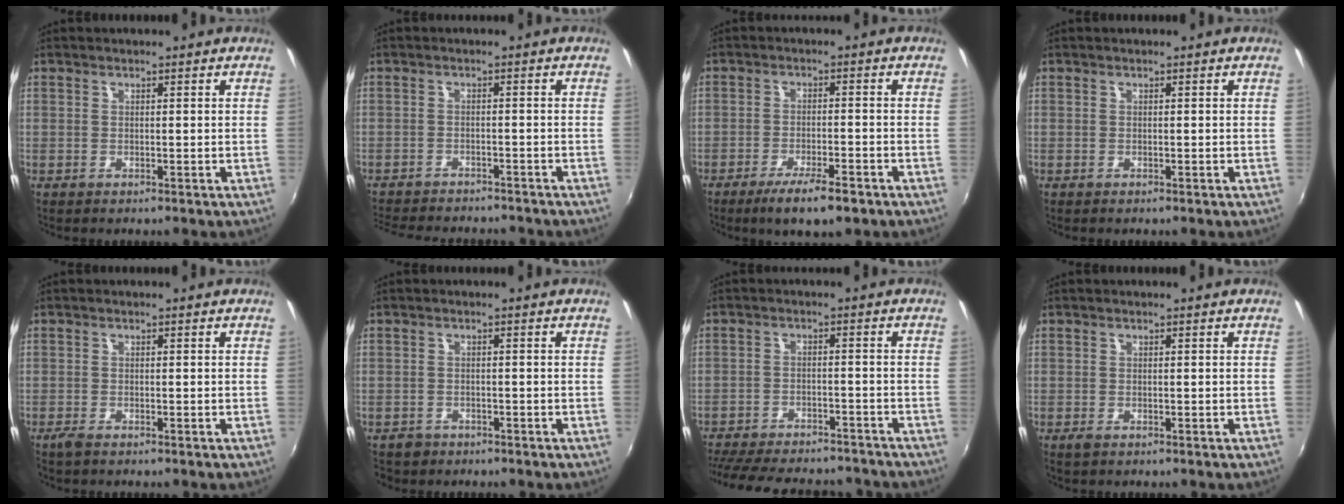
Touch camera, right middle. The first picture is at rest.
{"total": 11.8, "force": [-10.6, 2.9, 4.4], "torque": [-0.106, -0.017, -0.155]}
{"total": 8.0, "force": [-5.5, 1.6, 5.6], "torque": [-0.116, -0.016, -0.086]}
{"total": 0.0}
{"total": 1.6, "force": [-1.3, 0.3, 0.9], "torque": [-0.019, -0.006, -0.026]}
{"total": 2.4, "force": [-1.6, 1.8, 0.4], "torque": [-0.016, -0.001, -0.025]}
{"total": 20.8, "force": [-17.9, 6.2, 8.6], "torque": [-0.186, -0.012, -0.242]}
{"total": 1.0, "force": [-0.7, 0.5, 0.6], "torque": [-0.012, -0.004, -0.013]}